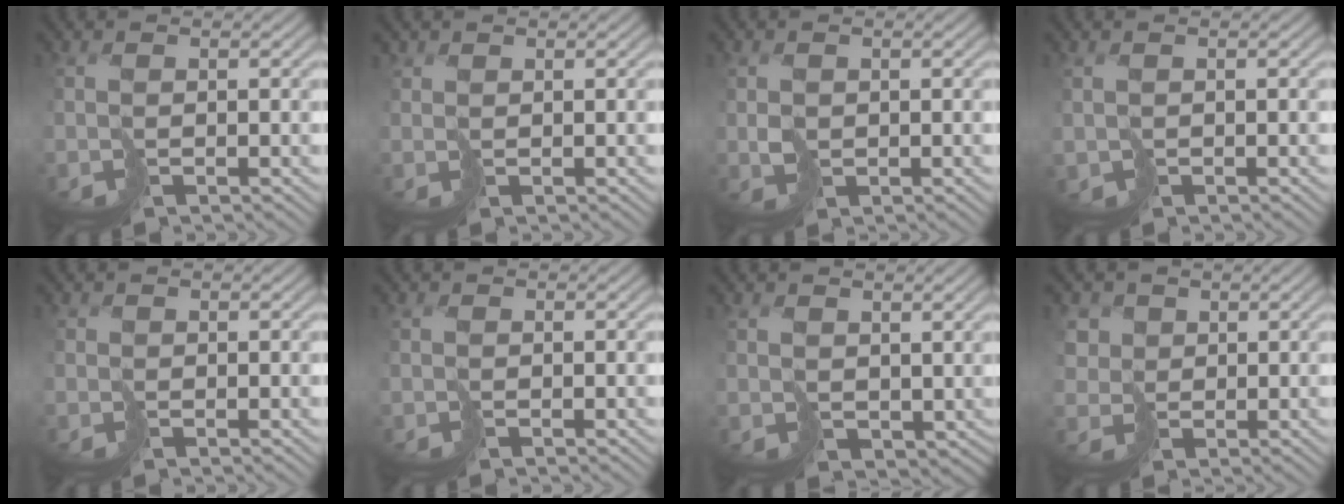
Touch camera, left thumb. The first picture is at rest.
{"total": 1.0, "force": [0.9, 0.3, 0.4], "torque": [-0.012, 0.002, 0.019]}
{"total": 2.2, "force": [0.2, 1.4, 1.6], "torque": [-0.042, -0.002, 0.008]}
{"total": 0.9, "force": [0.1, 0.6, 0.6], "torque": [-0.024, -0.004, 0.004]}
{"total": 0.8, "force": [0.3, 0.7, 0.2], "torque": [-0.009, 0.001, 0.005]}
{"total": 0.0}
{"total": 2.6, "force": [1.2, 1.7, 1.5], "torque": [-0.039, -0.007, 0.025]}
{"total": 3.4, "force": [1.4, 2.9, 0.8], "torque": [-0.035, -0.002, 0.026]}